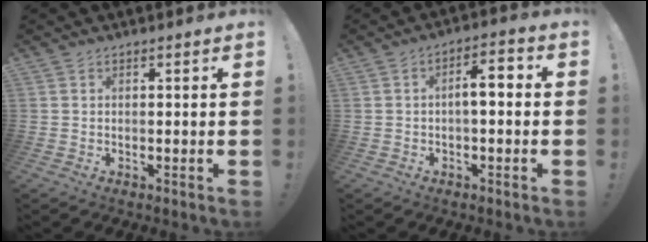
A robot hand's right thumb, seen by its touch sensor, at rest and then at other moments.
{"total": 5.9, "force": [-0.3, 2.1, 5.5], "torque": [-0.089, 0.006, -0.010]}